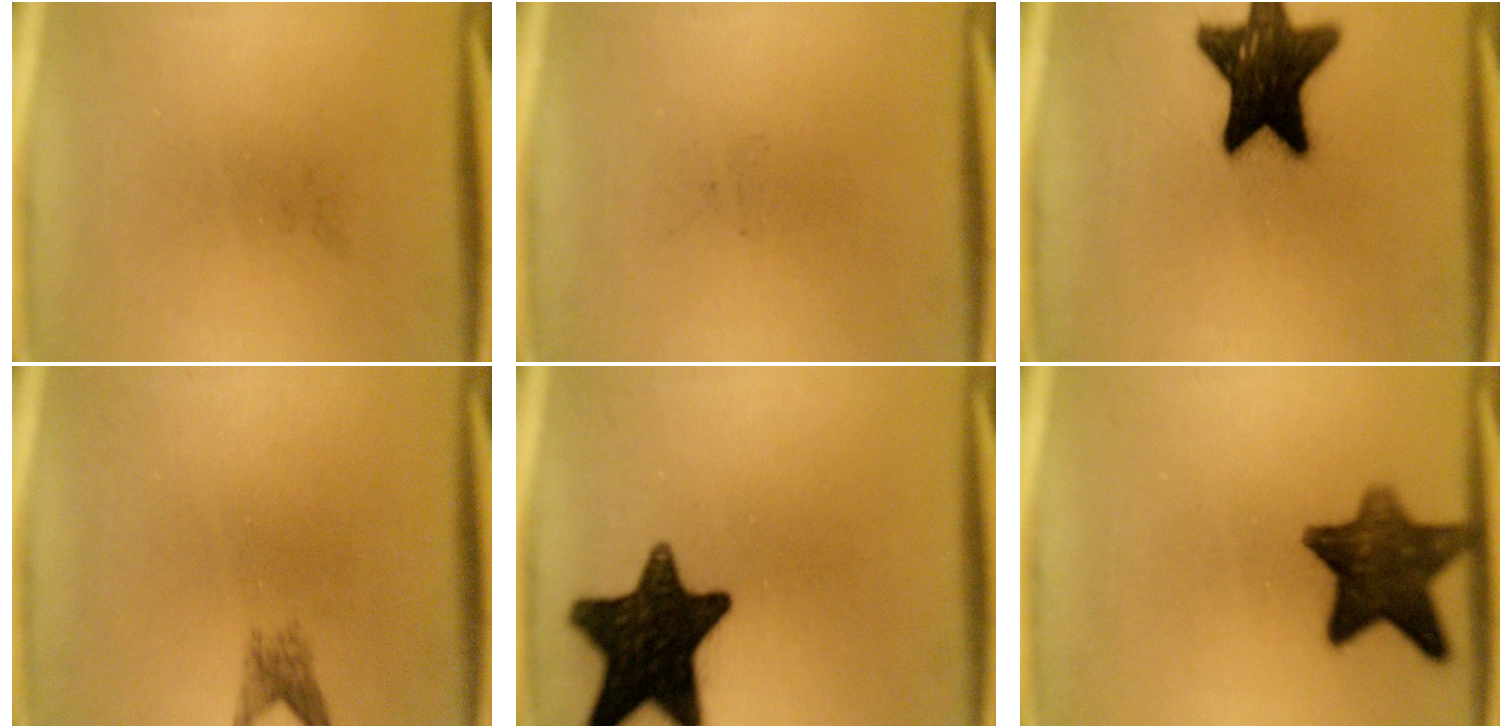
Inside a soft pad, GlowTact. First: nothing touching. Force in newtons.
{"total": 0.0}
{"total": 17.6}
{"total": 1.9}
{"total": 16.2}
{"total": 11.0}